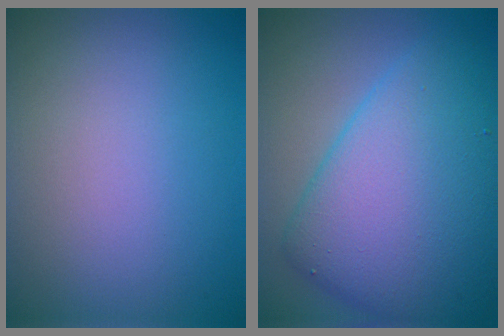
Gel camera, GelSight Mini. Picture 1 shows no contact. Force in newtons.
{"total": 10.4, "press": 10.3, "slide": 0.2}